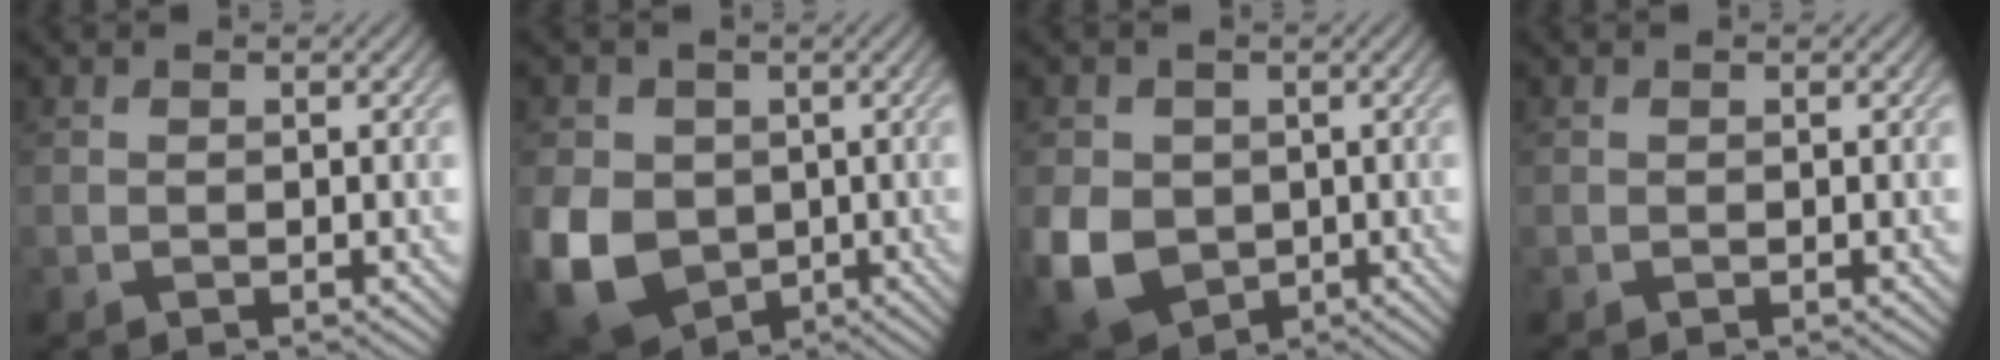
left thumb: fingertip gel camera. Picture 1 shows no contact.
{"total": 11.3, "force": [-1.5, 9.3, 6.3], "torque": [-0.173, -0.030, -0.027]}
{"total": 9.7, "force": [-1.3, 7.9, 5.4], "torque": [-0.151, -0.025, -0.022]}
{"total": 0.0}